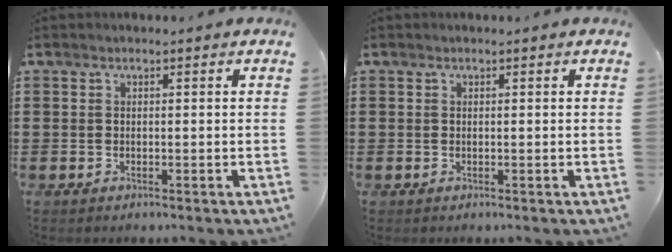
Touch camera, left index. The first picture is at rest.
{"total": 0.0}